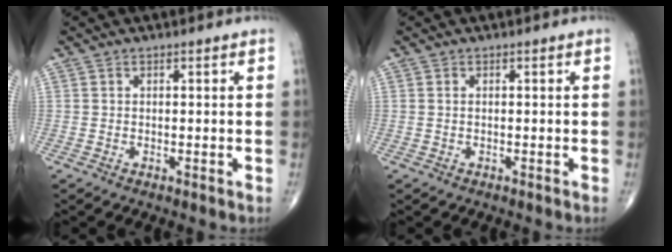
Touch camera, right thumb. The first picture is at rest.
{"total": 0.0}